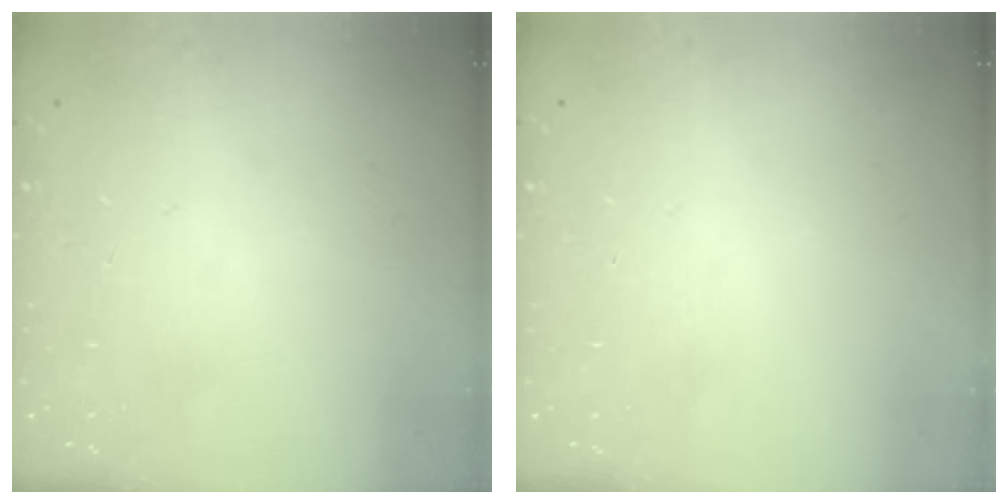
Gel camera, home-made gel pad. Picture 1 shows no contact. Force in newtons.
{"total": 0.0}